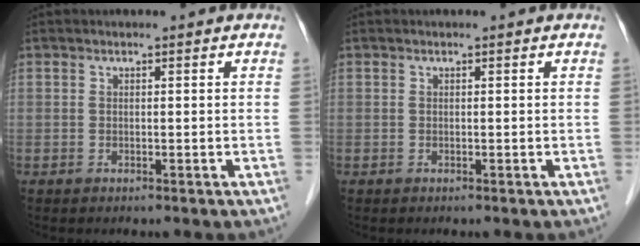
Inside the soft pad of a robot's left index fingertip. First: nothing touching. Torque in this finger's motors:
{"motor_torque": [0.00, 0.00, 0.00, 0.00]}